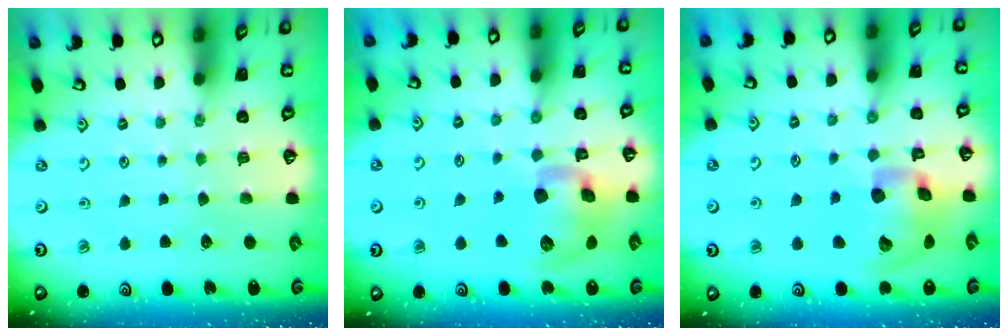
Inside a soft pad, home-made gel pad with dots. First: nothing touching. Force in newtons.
{"total": 13.5, "press": 13.4, "slide": 2.2}
{"total": 17.1, "press": 16.9, "slide": 2.5}